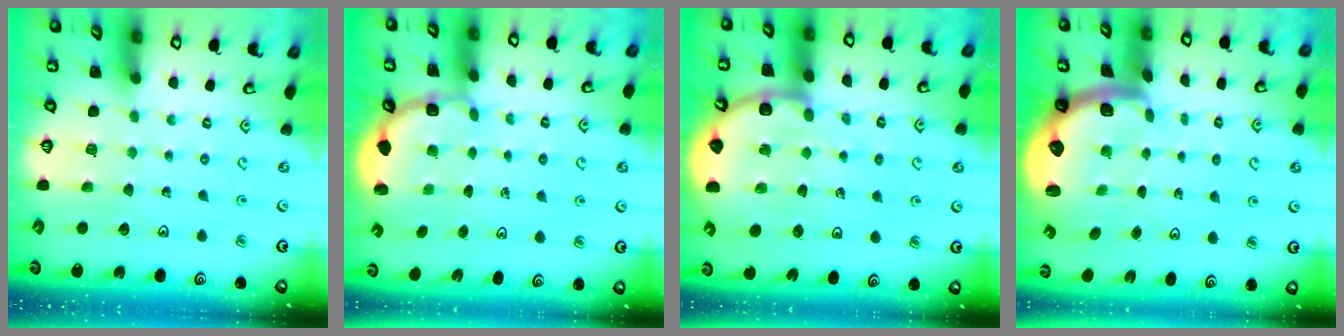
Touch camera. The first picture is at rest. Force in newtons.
{"total": 2.7, "press": 2.3, "slide": 1.5}
{"total": 8.3, "press": 7.7, "slide": 2.9}
{"total": 2.8, "press": 2.5, "slide": 1.4}